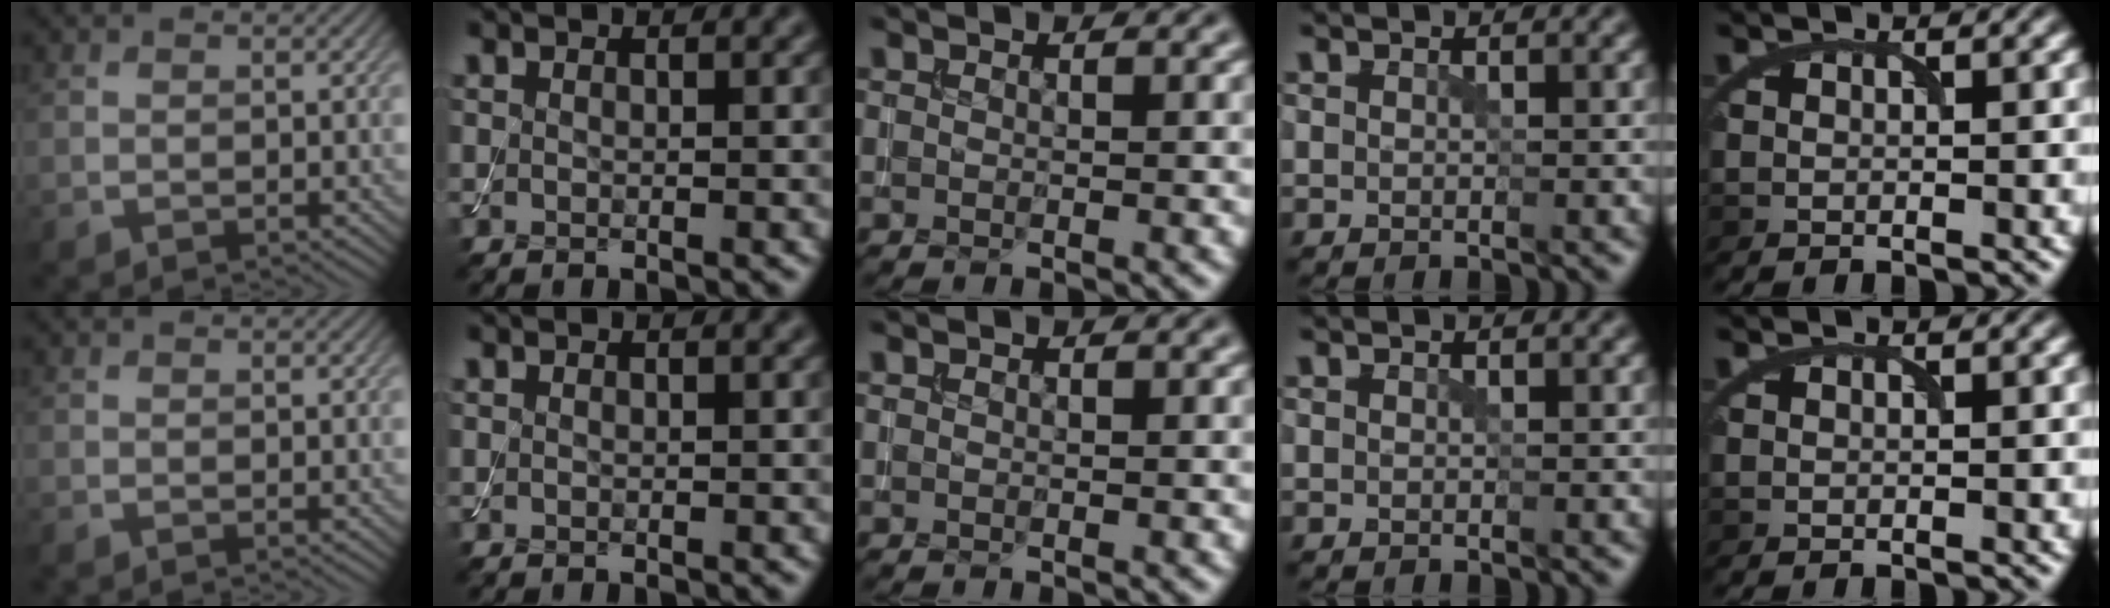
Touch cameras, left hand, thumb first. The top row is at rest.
{}